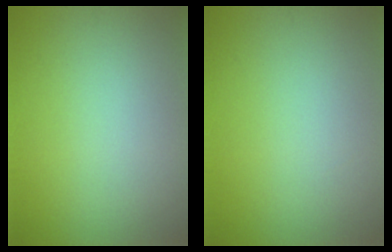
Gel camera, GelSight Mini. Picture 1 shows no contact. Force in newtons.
{"total": 0.0}